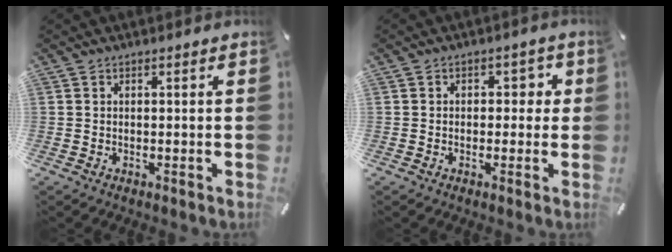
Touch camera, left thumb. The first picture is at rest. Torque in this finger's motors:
{"motor_torque": [-0.02, 0.14, -0.02, -0.07, 0.05]}